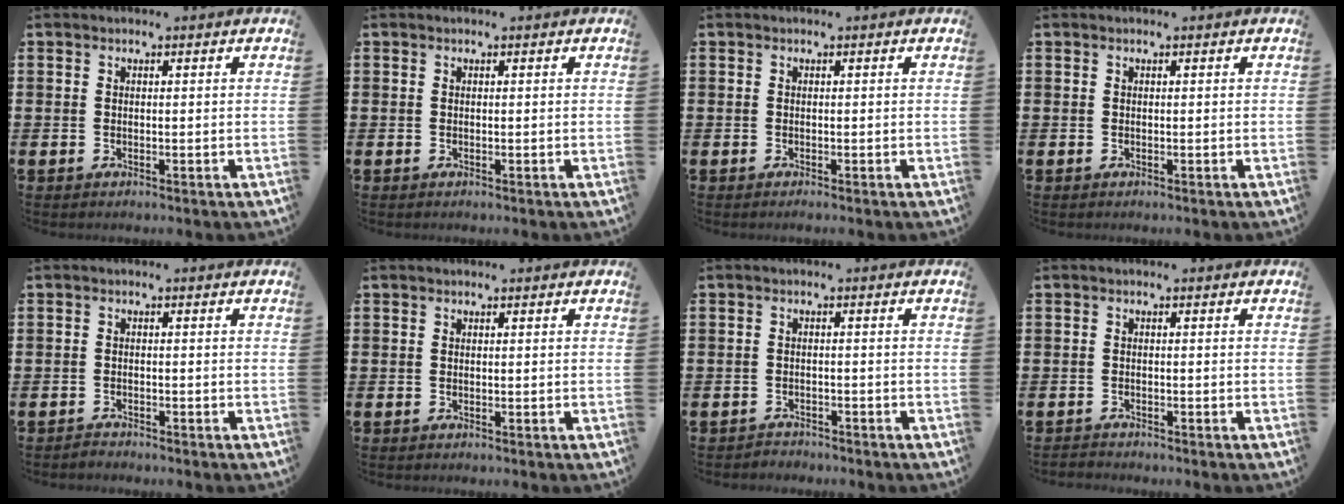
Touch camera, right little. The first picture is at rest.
{"total": 0.0}
{"total": 0.0}
{"total": 0.0}
{"total": 0.9, "force": [-0.9, 0.1, 0.0], "torque": [-0.002, 0.001, -0.019]}
{"total": 0.0}
{"total": 1.3, "force": [-1.3, 0.2, -0.2], "torque": [-0.001, 0.005, -0.029]}
{"total": 0.8, "force": [-0.8, 0.1, 0.0], "torque": [-0.001, 0.000, -0.017]}